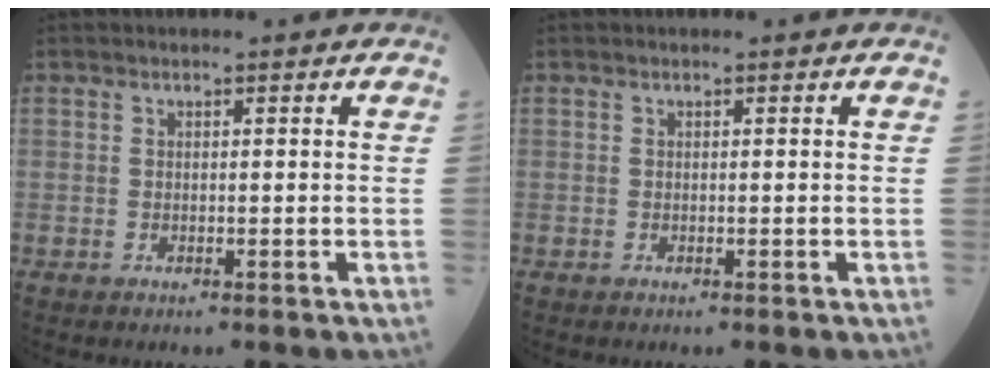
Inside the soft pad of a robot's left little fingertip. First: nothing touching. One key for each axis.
{"total": 0.0}